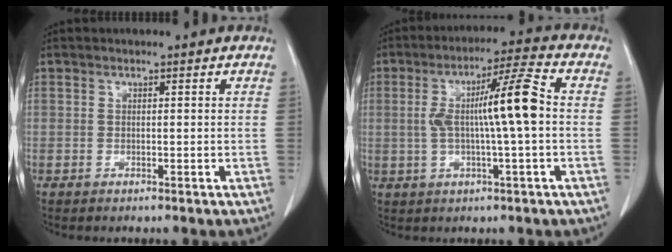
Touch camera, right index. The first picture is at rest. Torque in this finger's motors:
{"motor_torque": [0.80, 0.09, 0.33, 0.14]}